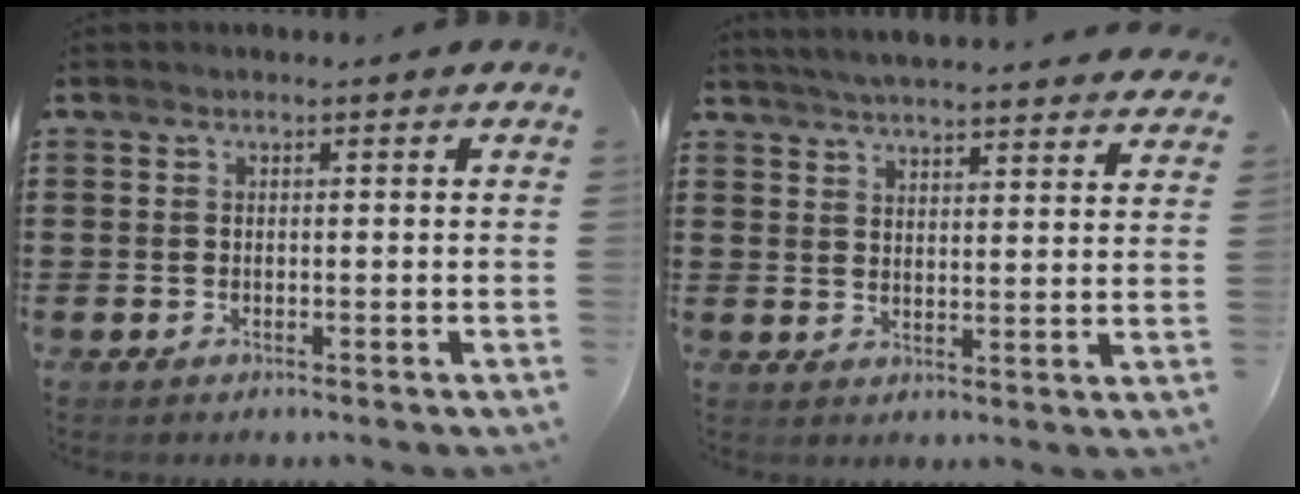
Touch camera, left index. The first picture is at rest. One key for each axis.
{"total": 4.7, "fx": 4.7, "fy": -0.5, "fz": 0.6, "tx": -0.029, "ty": -0.025, "tz": 0.082}